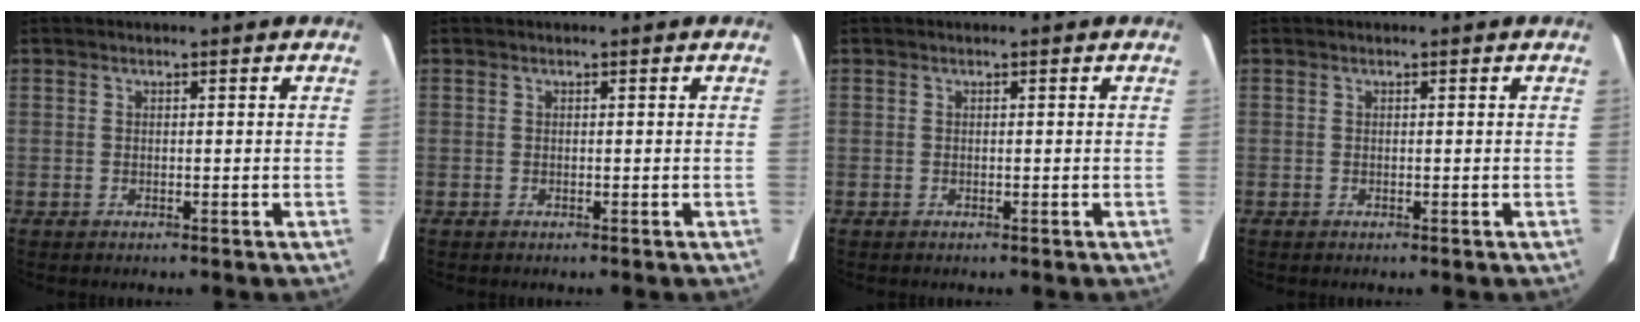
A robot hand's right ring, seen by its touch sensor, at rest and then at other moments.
{"total": 0.0}
{"total": 0.0}
{"total": 0.0}